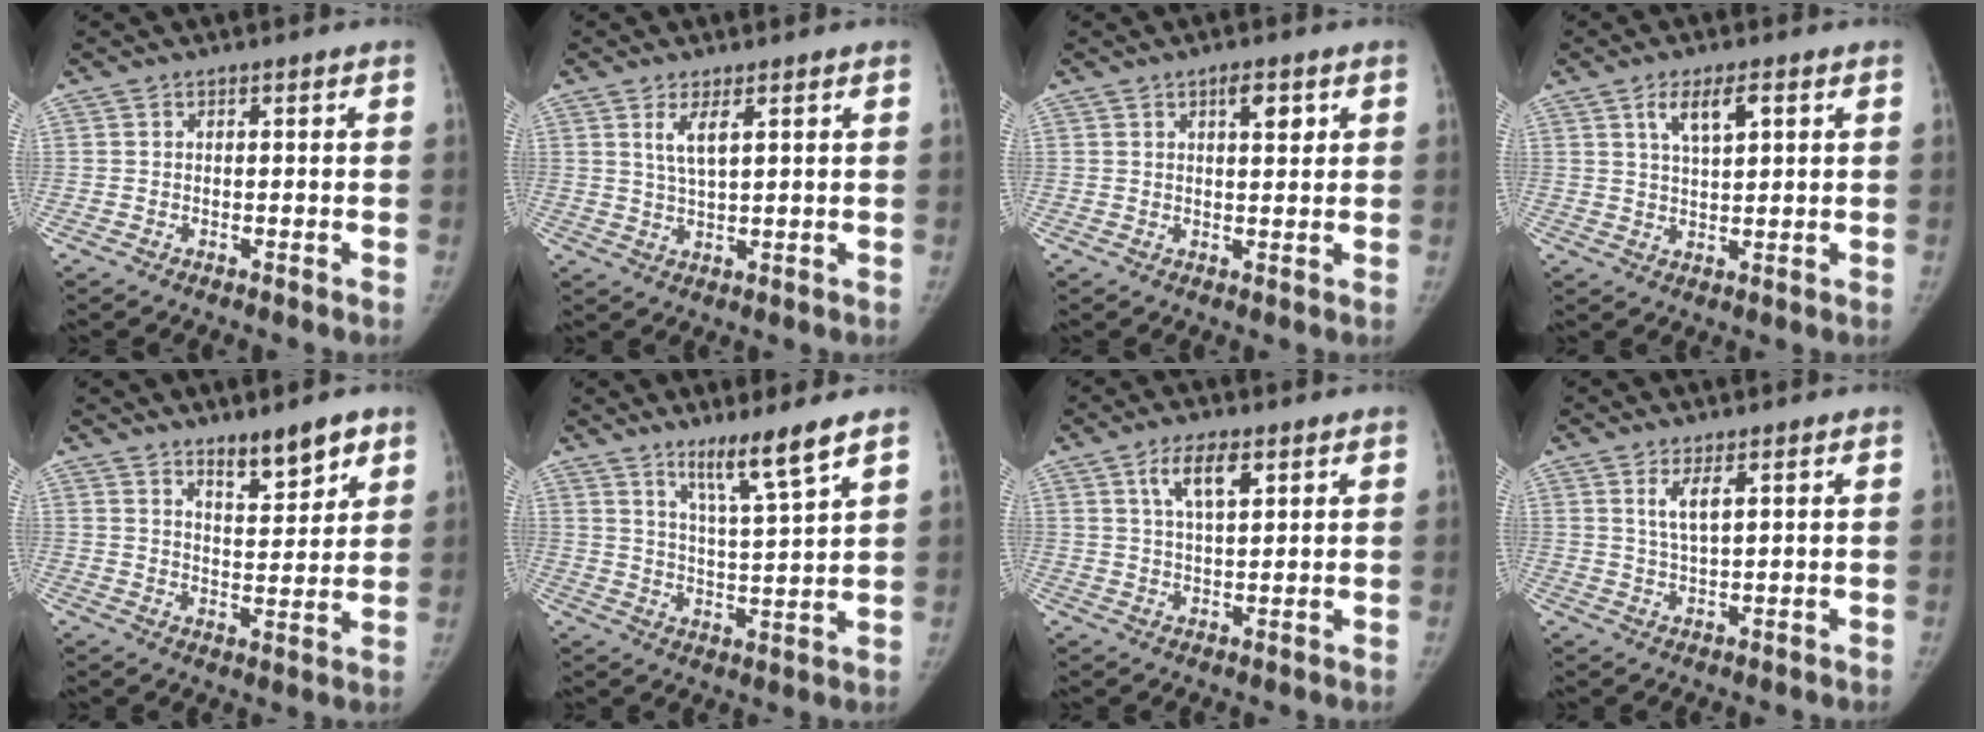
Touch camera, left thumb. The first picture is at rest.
{"total": 3.9, "force": [1.8, 0.9, 3.4], "torque": [-0.067, -0.015, 0.040]}
{"total": 3.6, "force": [1.7, 1.3, 2.9], "torque": [-0.035, -0.007, 0.025]}
{"total": 5.7, "force": [2.6, 2.1, 4.6], "torque": [-0.078, -0.005, 0.049]}
{"total": 7.9, "force": [5.7, 2.1, 5.1], "torque": [-0.061, -0.043, 0.091]}
{"total": 9.0, "force": [6.4, -0.2, 6.2], "torque": [-0.105, -0.051, 0.117]}
{"total": 6.4, "force": [3.2, 2.5, 5.0], "torque": [-0.083, -0.009, 0.059]}
{"total": 3.7, "force": [1.7, 0.9, 3.1], "torque": [-0.062, -0.014, 0.036]}